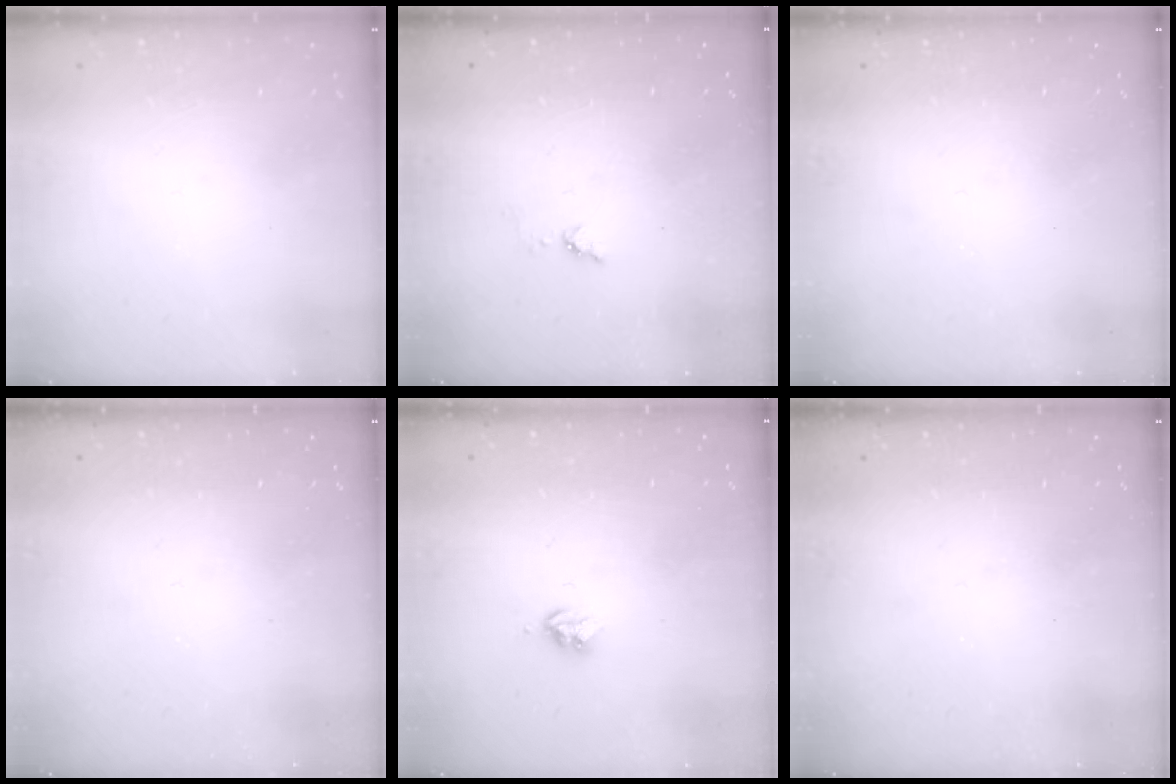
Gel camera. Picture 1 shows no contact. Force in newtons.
{"total": 4.4, "press": 4.3, "slide": 0.6}
{"total": 0.0}
{"total": 0.0}
{"total": 3.6, "press": 3.5, "slide": 0.4}
{"total": 0.0}